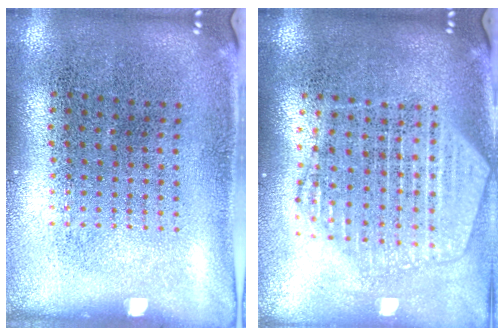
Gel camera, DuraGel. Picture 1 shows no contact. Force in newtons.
{"total": 2.2, "press": 1.9, "slide": 1.0}